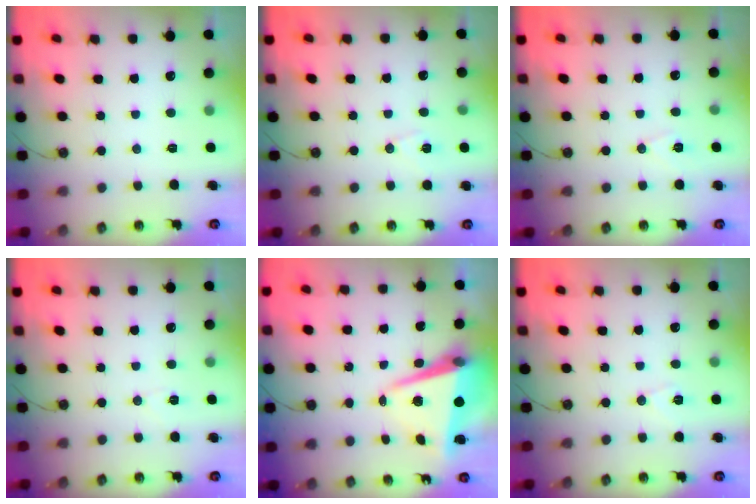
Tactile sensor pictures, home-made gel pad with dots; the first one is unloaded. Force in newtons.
{"total": 6.4, "press": 6.3, "slide": 1.2}
{"total": 7.0, "press": 5.4, "slide": 4.4}
{"total": 4.4, "press": 4.3, "slide": 0.9}
{"total": 9.2, "press": 9.1, "slide": 1.3}
{"total": 6.6, "press": 6.2, "slide": 2.3}